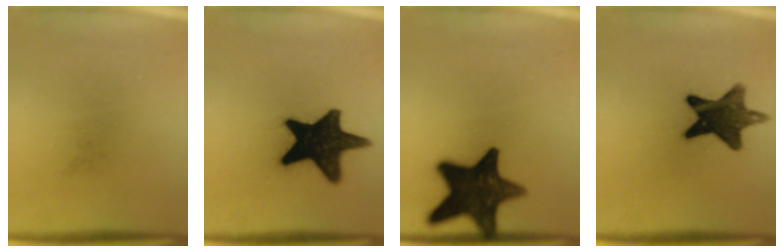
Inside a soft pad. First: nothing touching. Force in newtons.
{"total": 18.2}
{"total": 16.9}
{"total": 13.3}